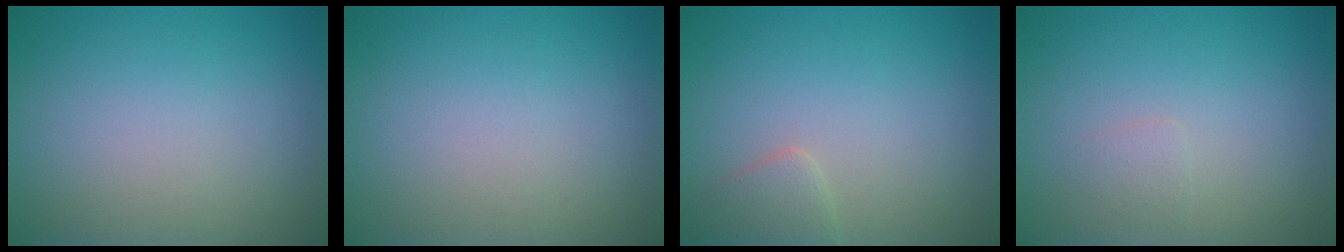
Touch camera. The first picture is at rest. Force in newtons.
{"total": 0.0}
{"total": 1.7, "press": 1.7, "slide": 0.1}
{"total": 0.7, "press": 0.7, "slide": 0.1}